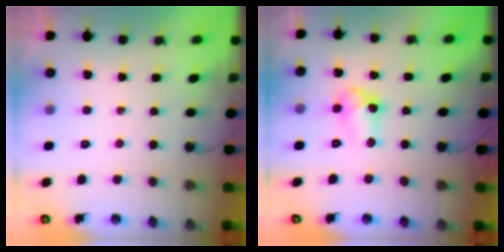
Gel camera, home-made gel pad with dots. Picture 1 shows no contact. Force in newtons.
{"total": 8.8, "press": 8.8, "slide": 0.7}